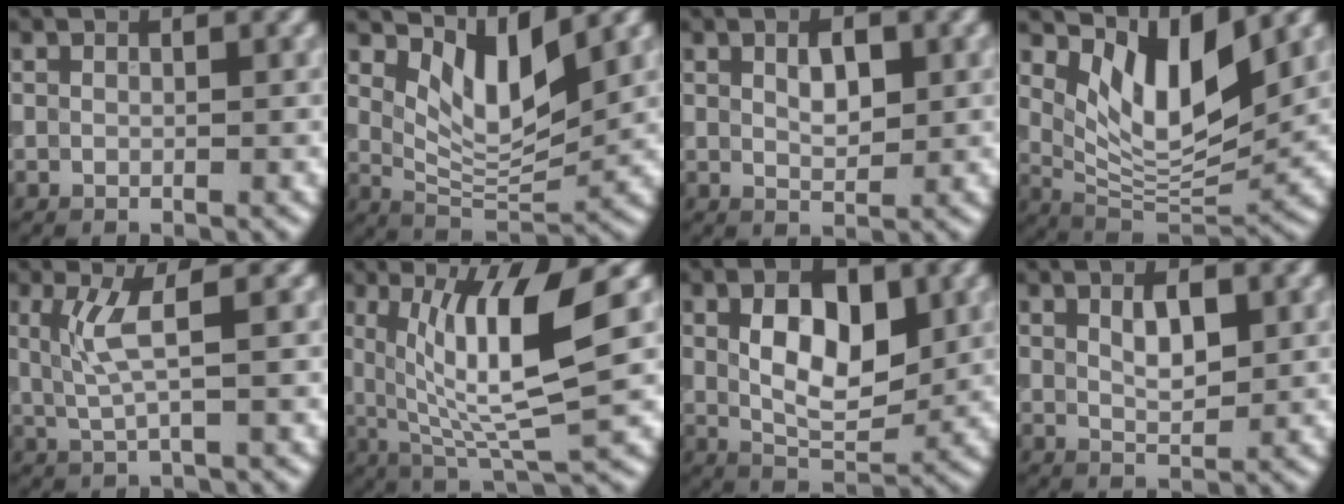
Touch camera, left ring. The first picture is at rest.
{"total": 5.6, "force": [2.9, 2.2, 4.2], "torque": [-0.083, -0.015, 0.055]}
{"total": 2.4, "force": [0.8, 1.1, 1.9], "torque": [-0.035, 0.001, 0.015]}
{"total": 7.9, "force": [3.8, 3.1, 6.2], "torque": [-0.111, -0.019, 0.070]}
{"total": 3.2, "force": [0.7, 0.5, 3.1], "torque": [-0.073, -0.002, 0.018]}
{"total": 9.8, "force": [2.2, 2.3, 9.2], "torque": [-0.161, -0.011, 0.044]}
{"total": 6.7, "force": [1.3, 3.7, 5.5], "torque": [-0.091, 0.001, 0.023]}
{"total": 2.7, "force": [0.9, 1.1, 2.3], "torque": [-0.042, 0.000, 0.018]}